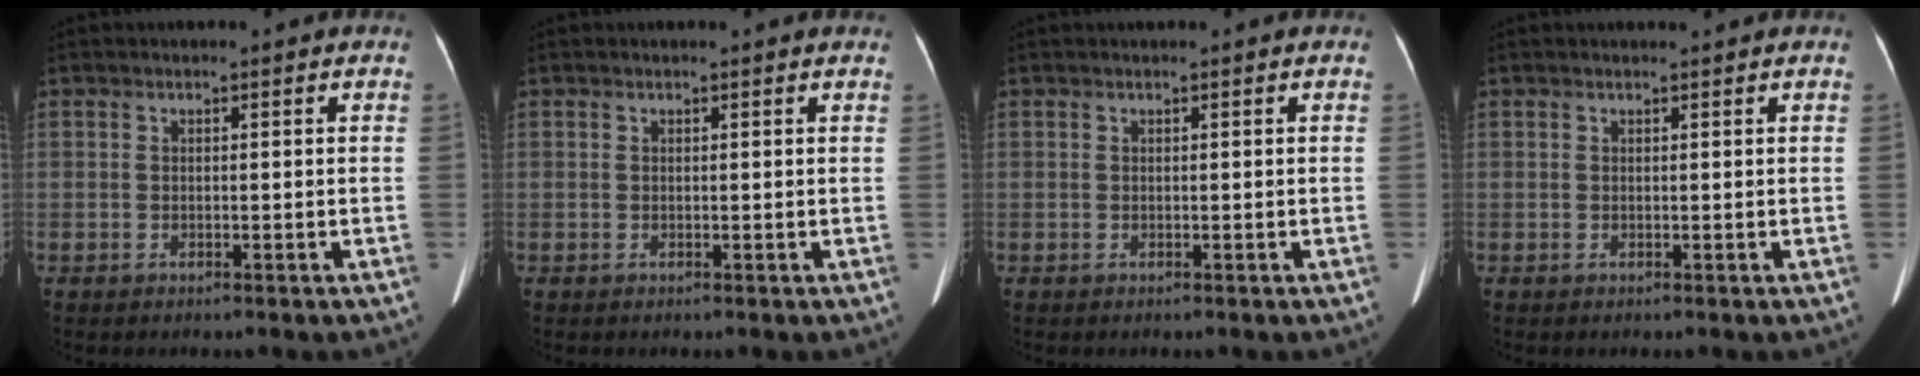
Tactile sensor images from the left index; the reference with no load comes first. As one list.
[{"total": 1.3, "force": [1.3, 0.0, 0.4], "torque": [-0.014, 0.004, 0.009]}, {"total": 0.0}, {"total": 0.7, "force": [0.7, -0.1, 0.2], "torque": [-0.006, 0.004, 0.014]}]